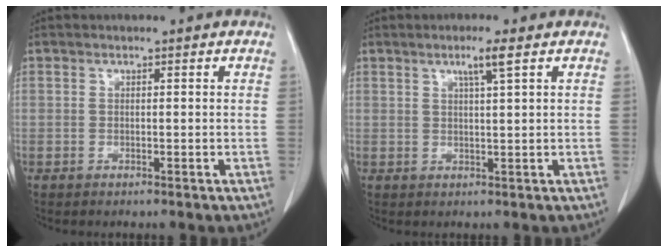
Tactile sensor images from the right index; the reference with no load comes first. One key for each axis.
{"total": 3.0, "fx": 1.5, "fy": -0.4, "fz": 2.5, "tx": -0.047, "ty": -0.002, "tz": 0.028}